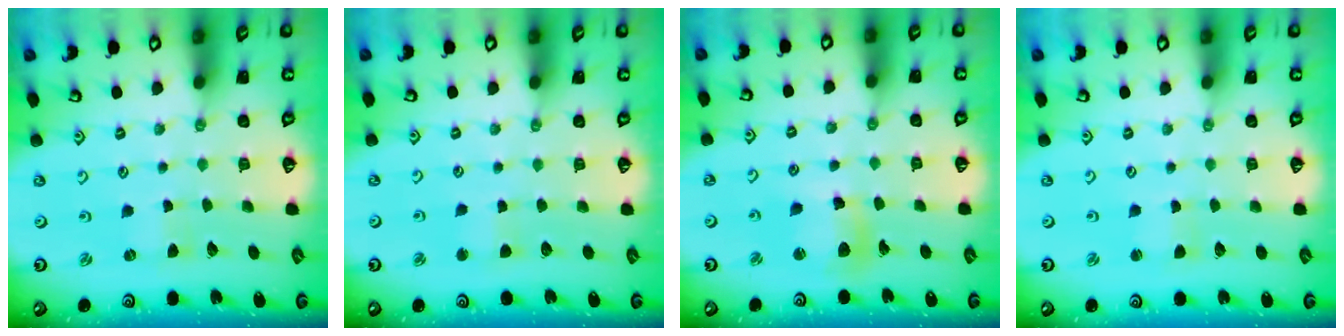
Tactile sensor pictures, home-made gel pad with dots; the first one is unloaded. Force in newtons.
{"total": 3.0, "press": 3.0, "slide": 0.3}
{"total": 11.2, "press": 11.2, "slide": 1.4}
{"total": 0.9, "press": 0.9, "slide": 0.1}